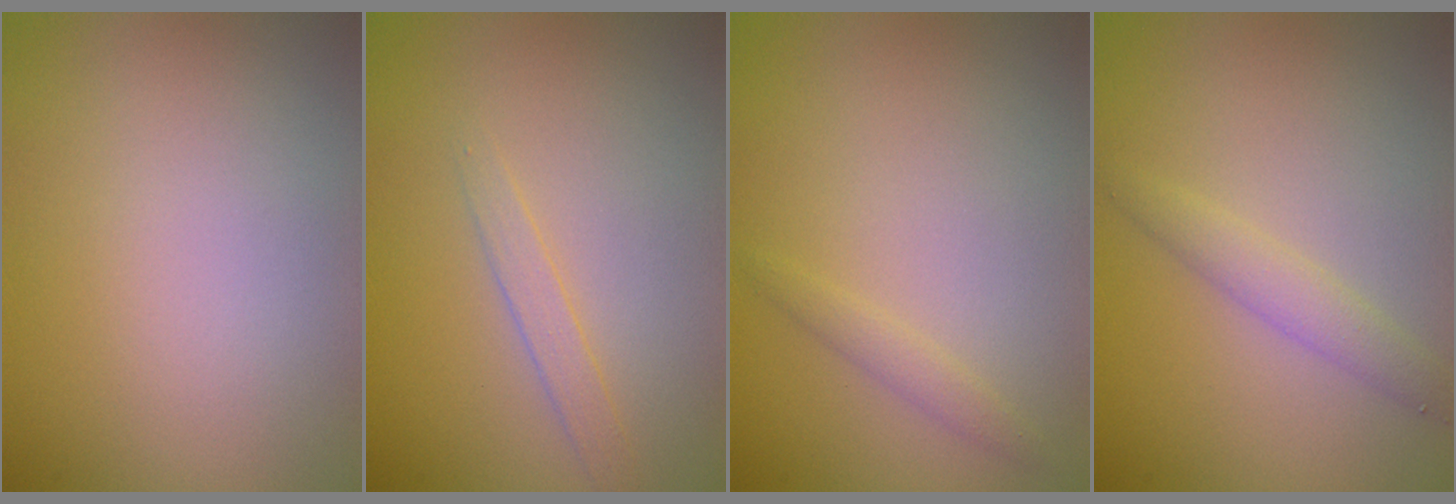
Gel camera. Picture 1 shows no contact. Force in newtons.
{"total": 1.3, "press": 1.3, "slide": 0.0}
{"total": 1.6, "press": 1.6, "slide": 0.1}
{"total": 2.5, "press": 2.5, "slide": 0.1}